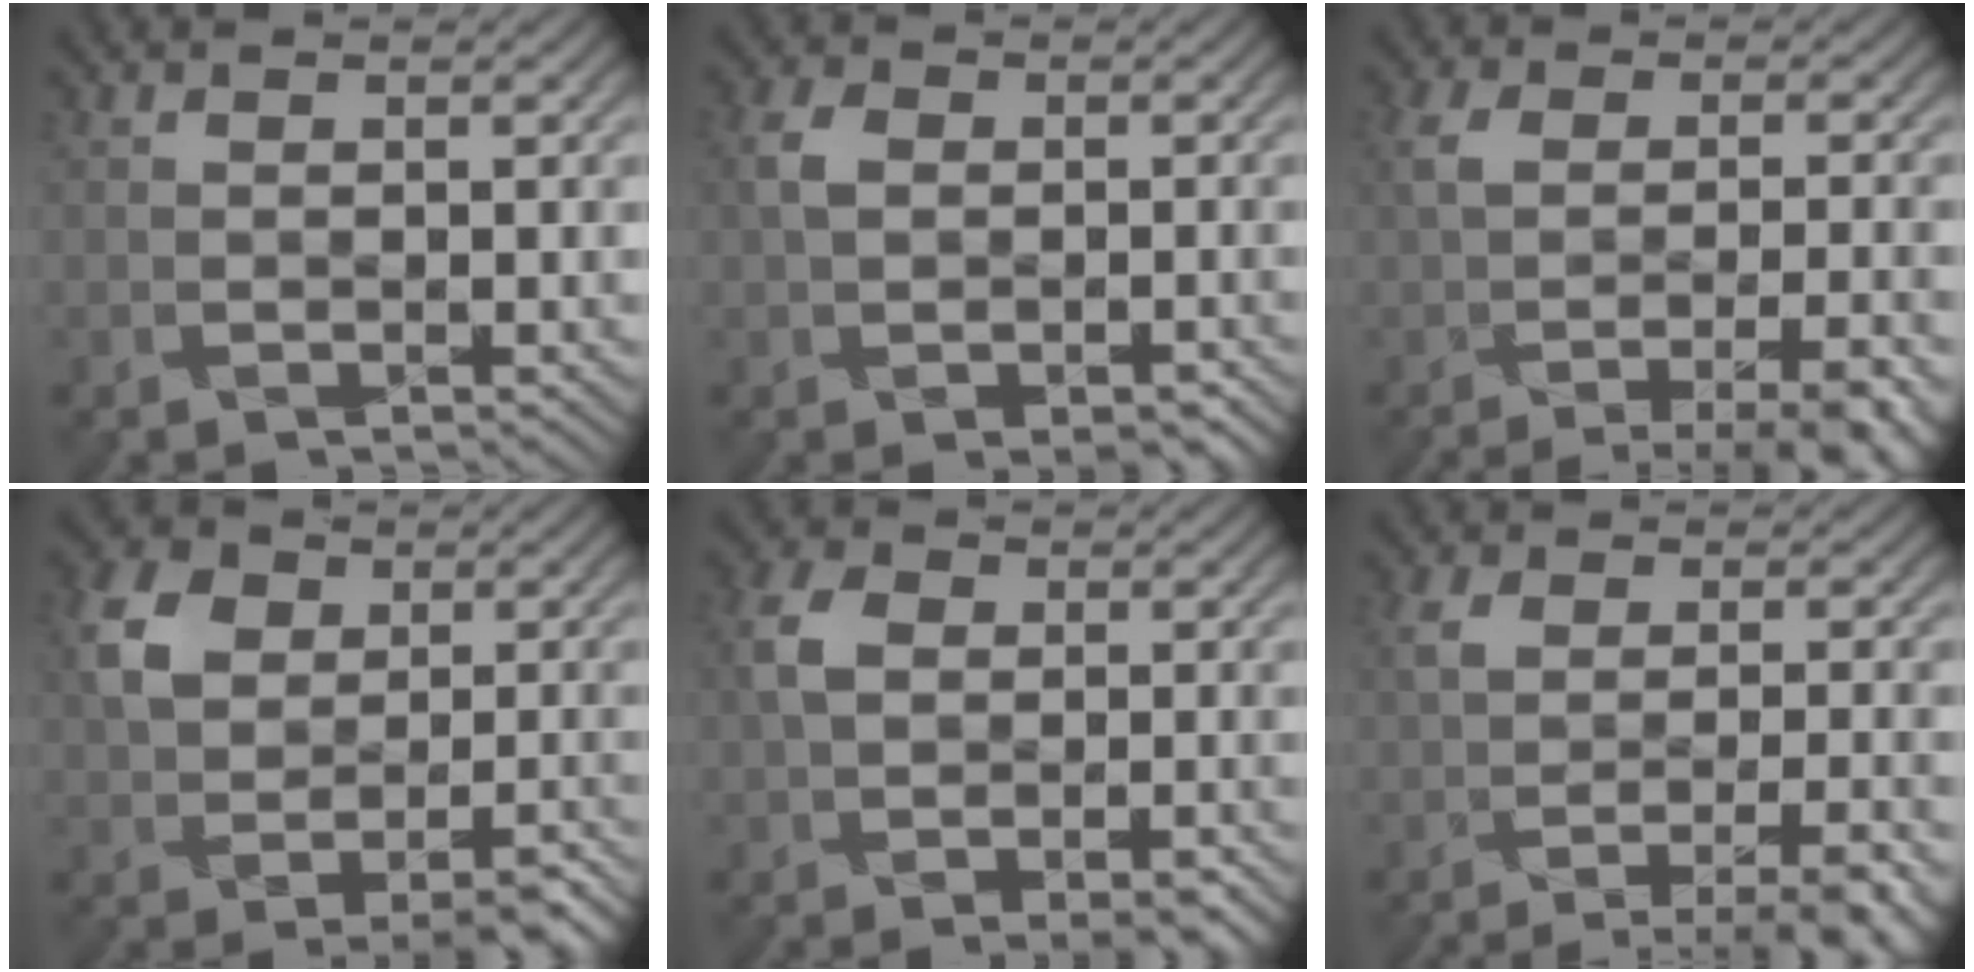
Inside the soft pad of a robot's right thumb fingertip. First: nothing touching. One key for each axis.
{"total": 3.4, "fx": -1.0, "fy": 2.5, "fz": 2.1, "tx": -0.035, "ty": -0.005, "tz": -0.023}
{"total": 8.3, "fx": -4.1, "fy": 2.9, "fz": 6.6, "tx": -0.088, "ty": -0.016, "tz": -0.057}
{"total": 5.9, "fx": -0.4, "fy": 4.6, "fz": 3.7, "tx": -0.057, "ty": 0.002, "tz": -0.015}
{"total": 5.4, "fx": -1.5, "fy": 3.7, "fz": 3.6, "tx": -0.062, "ty": -0.004, "tz": -0.037}
{"total": 7.6, "fx": -4.1, "fy": 2.5, "fz": 5.9, "tx": -0.072, "ty": -0.015, "tz": -0.056}